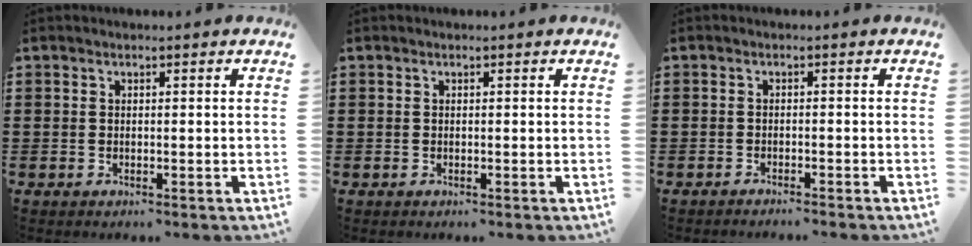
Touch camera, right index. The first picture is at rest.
{"total": 0.0}
{"total": 1.2, "force": [-1.2, -0.2, 0.1], "torque": [-0.004, 0.002, -0.024]}